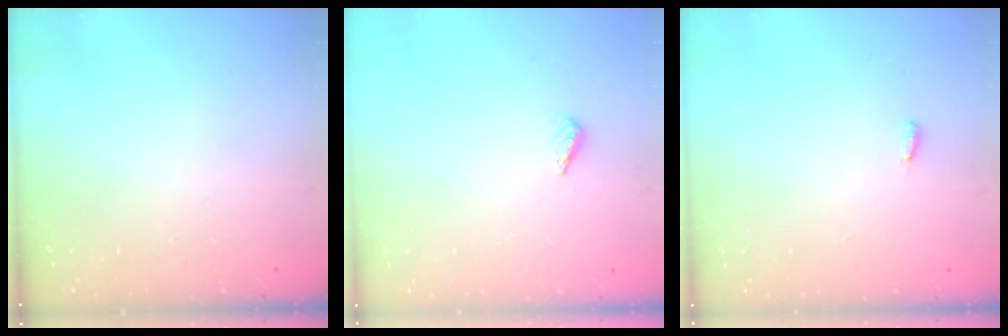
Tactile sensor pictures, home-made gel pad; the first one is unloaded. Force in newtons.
{"total": 2.1, "press": 1.9, "slide": 0.8}
{"total": 2.9, "press": 2.8, "slide": 0.9}